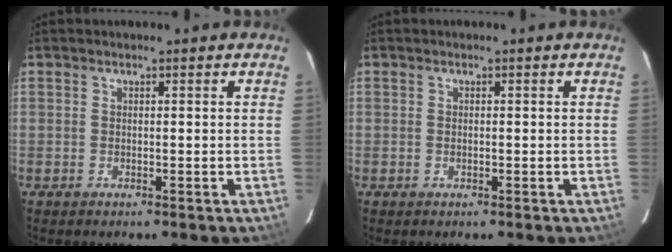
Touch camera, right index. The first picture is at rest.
{"total": 0.0}